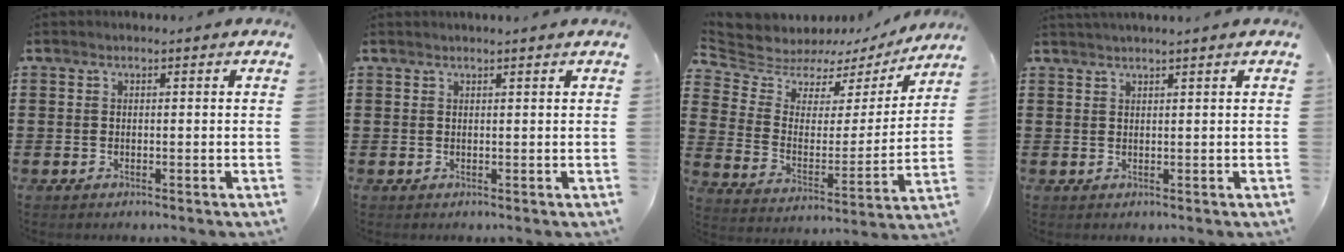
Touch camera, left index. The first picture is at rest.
{"total": 0.7, "force": [0.6, -0.1, 0.3], "torque": [-0.006, -0.003, 0.013]}
{"total": 5.9, "force": [5.3, 2.5, 0.5], "torque": [-0.051, -0.037, 0.090]}
{"total": 1.2, "force": [1.0, -0.2, 0.4], "torque": [-0.009, -0.001, 0.020]}